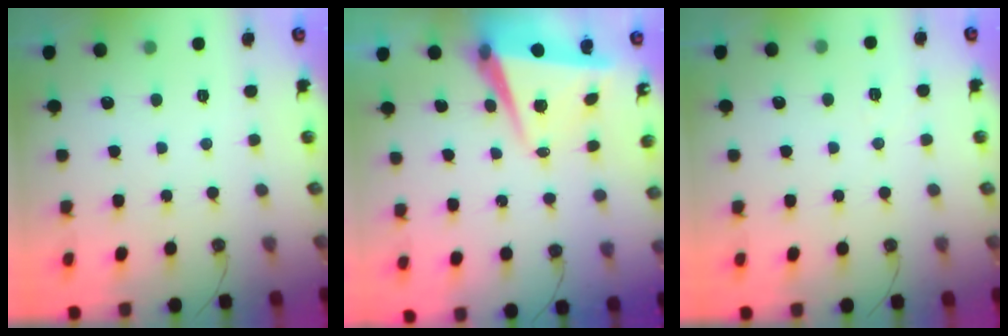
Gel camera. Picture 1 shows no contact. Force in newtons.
{"total": 7.6, "press": 7.5, "slide": 1.2}
{"total": 5.5, "press": 3.2, "slide": 4.5}